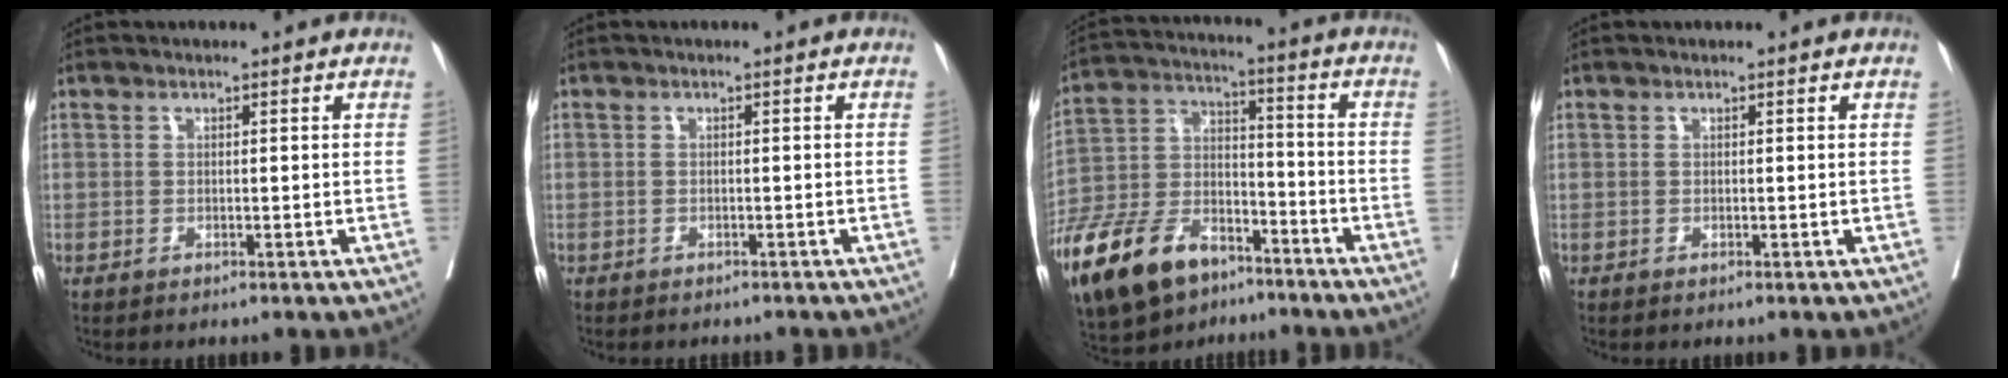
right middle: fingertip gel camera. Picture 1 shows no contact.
{"total": 2.1, "force": [-1.7, 1.2, 0.0], "torque": [-0.006, 0.002, -0.028]}
{"total": 20.5, "force": [-14.0, 10.1, 11.1], "torque": [-0.286, -0.012, -0.259]}
{"total": 0.0}